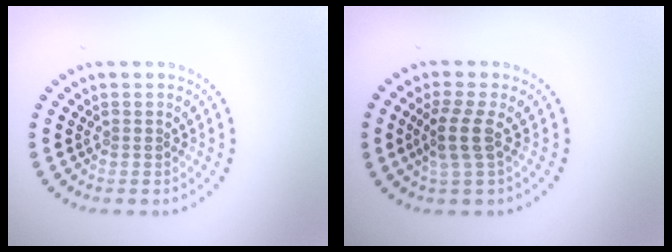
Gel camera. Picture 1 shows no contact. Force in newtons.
{"total": 2.5, "press": 2.0, "slide": 1.6}